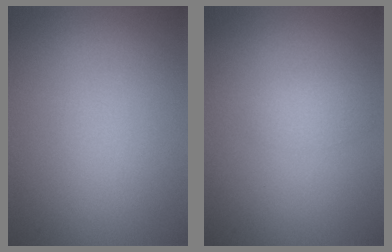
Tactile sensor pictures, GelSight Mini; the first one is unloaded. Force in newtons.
{"total": 1.1, "press": 1.1, "slide": 0.0}